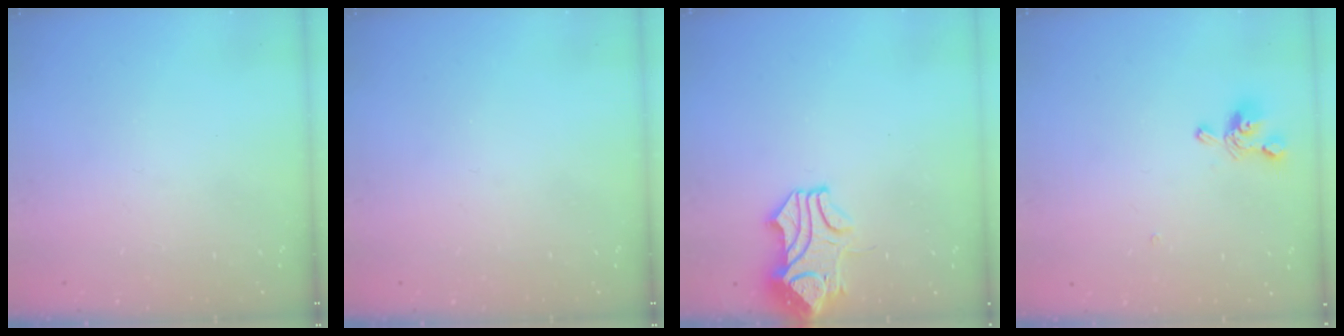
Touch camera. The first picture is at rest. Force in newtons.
{"total": 0.0}
{"total": 2.2, "press": 2.1, "slide": 0.7}
{"total": 0.7, "press": 0.4, "slide": 0.6}